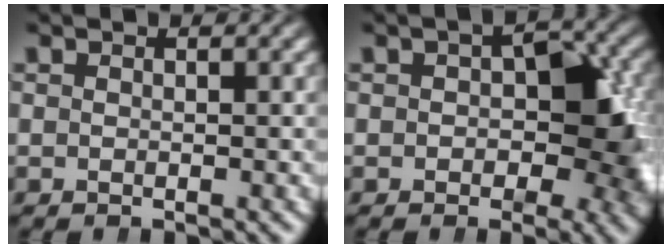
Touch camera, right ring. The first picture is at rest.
{"total": 7.3, "force": [-0.8, 4.6, 5.6], "torque": [-0.062, -0.006, -0.010]}